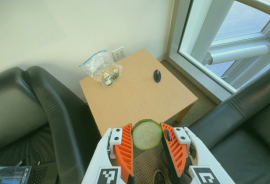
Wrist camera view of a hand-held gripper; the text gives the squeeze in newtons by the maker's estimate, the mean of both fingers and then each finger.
{"total": 8.9, "left": 8.9, "right": 8.9}